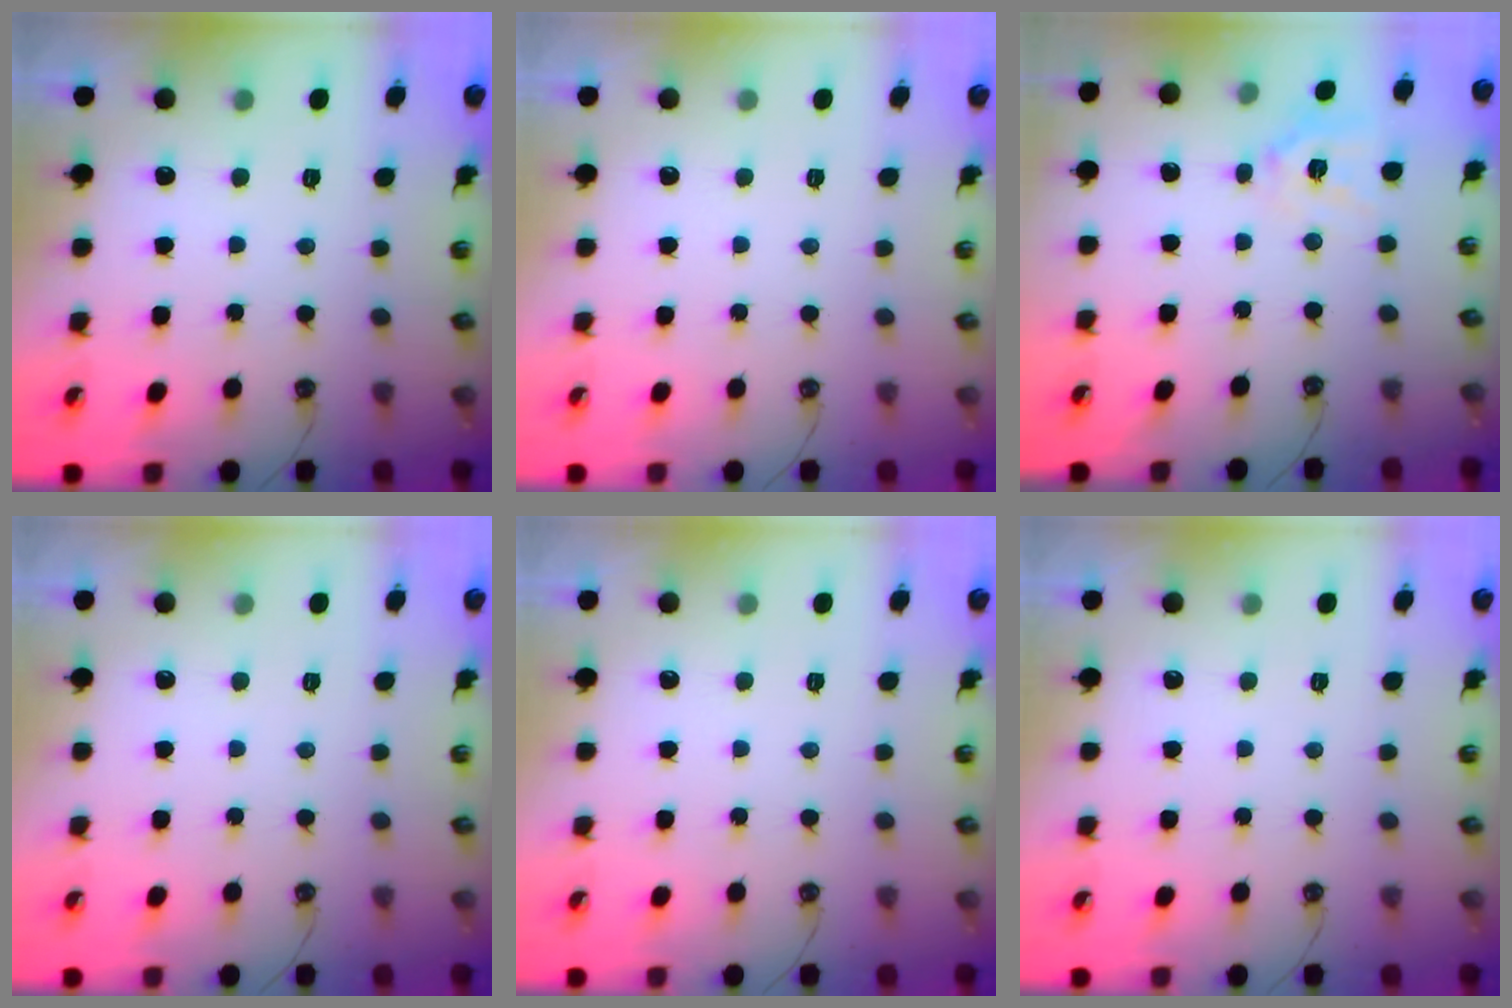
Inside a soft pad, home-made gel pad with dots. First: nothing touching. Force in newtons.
{"total": 0.0}
{"total": 10.8, "press": 10.8, "slide": 1.1}
{"total": 0.0}
{"total": 0.0}
{"total": 0.0}